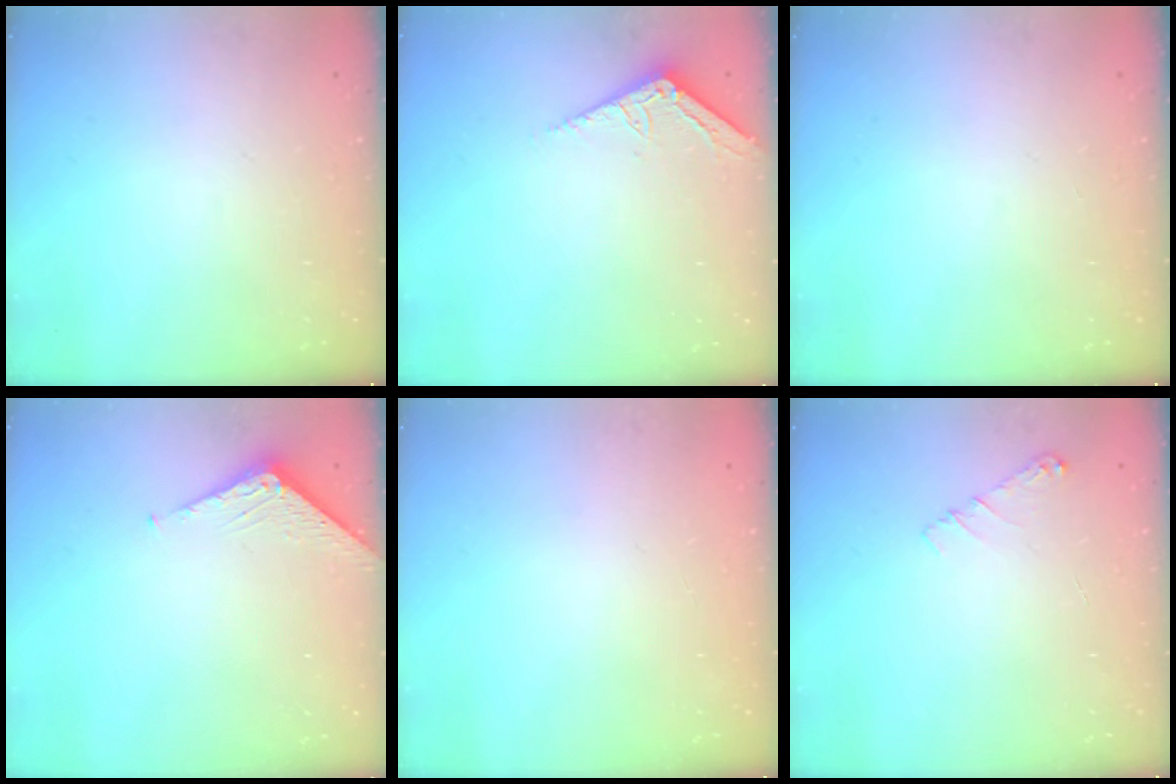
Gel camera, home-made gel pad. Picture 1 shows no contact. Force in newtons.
{"total": 3.6, "press": 3.6, "slide": 0.4}
{"total": 0.0}
{"total": 3.5, "press": 3.5, "slide": 0.3}
{"total": 0.7, "press": 0.3, "slide": 0.7}
{"total": 4.1, "press": 4.1, "slide": 0.6}